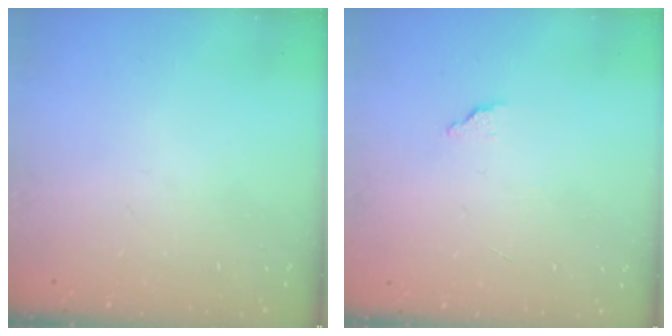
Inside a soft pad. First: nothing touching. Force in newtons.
{"total": 1.7, "press": 1.7, "slide": 0.1}